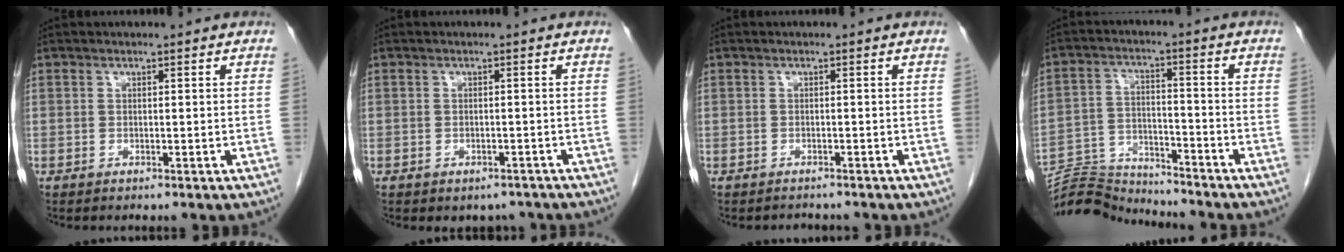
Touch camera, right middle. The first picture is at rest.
{"total": 2.7, "force": [-2.2, 1.6, 0.4], "torque": [-0.001, 0.007, -0.027]}
{"total": 1.4, "force": [-1.3, 0.3, -0.2], "torque": [-0.001, -0.004, -0.018]}
{"total": 10.1, "force": [-10.1, 0.3, 0.3], "torque": [-0.009, 0.010, -0.182]}